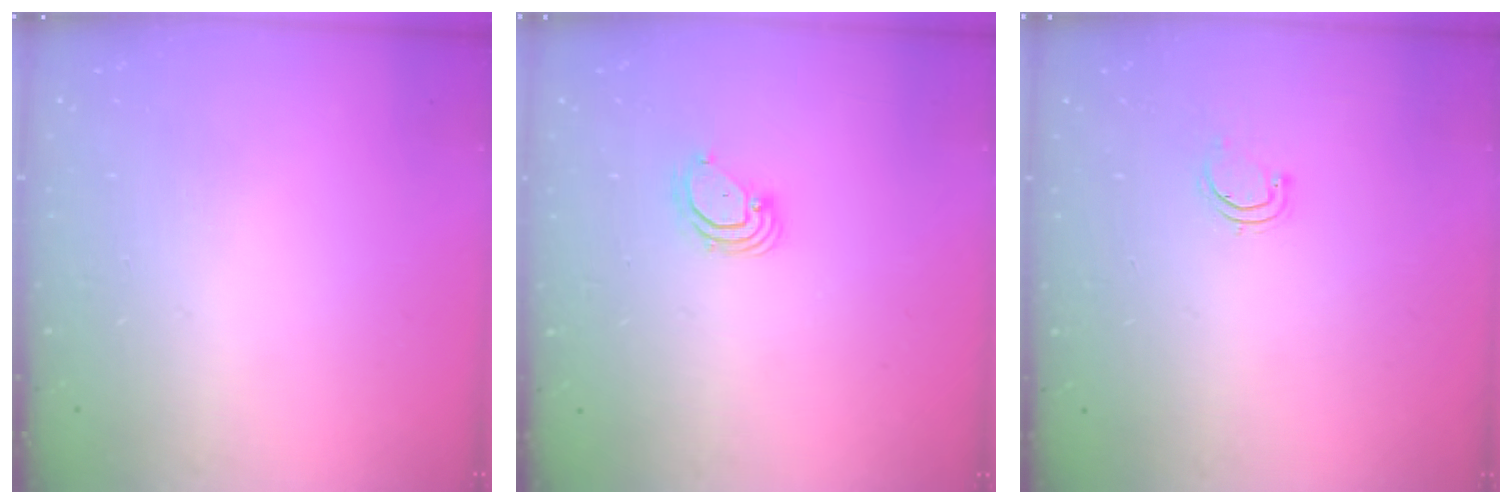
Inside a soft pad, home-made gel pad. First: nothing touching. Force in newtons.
{"total": 3.9, "press": 3.9, "slide": 0.1}
{"total": 3.8, "press": 3.5, "slide": 1.6}